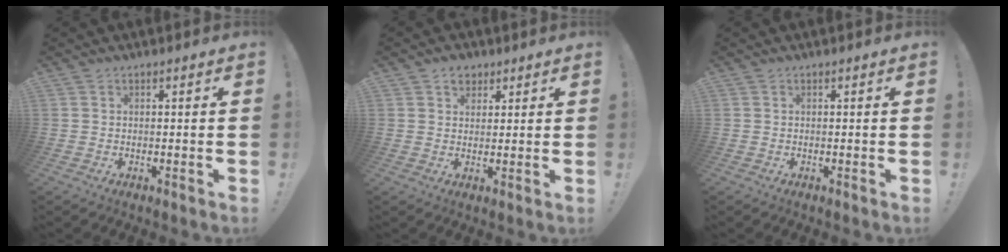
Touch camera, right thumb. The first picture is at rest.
{"total": 4.4, "force": [2.8, 3.2, 1.1], "torque": [0.000, -0.011, 0.049]}
{"total": 0.0}